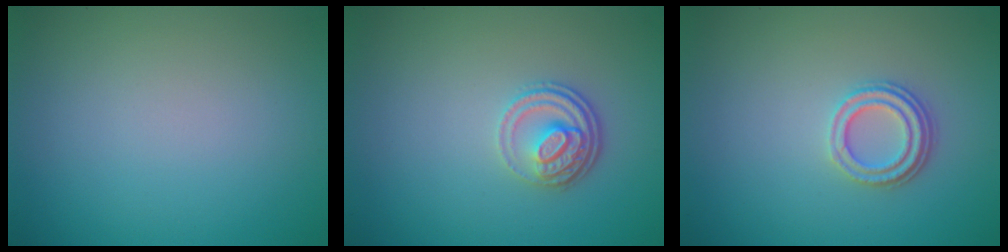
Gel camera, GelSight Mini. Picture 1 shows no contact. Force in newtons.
{"total": 2.8, "press": 2.3, "slide": 1.7}
{"total": 2.4, "press": 2.0, "slide": 1.3}